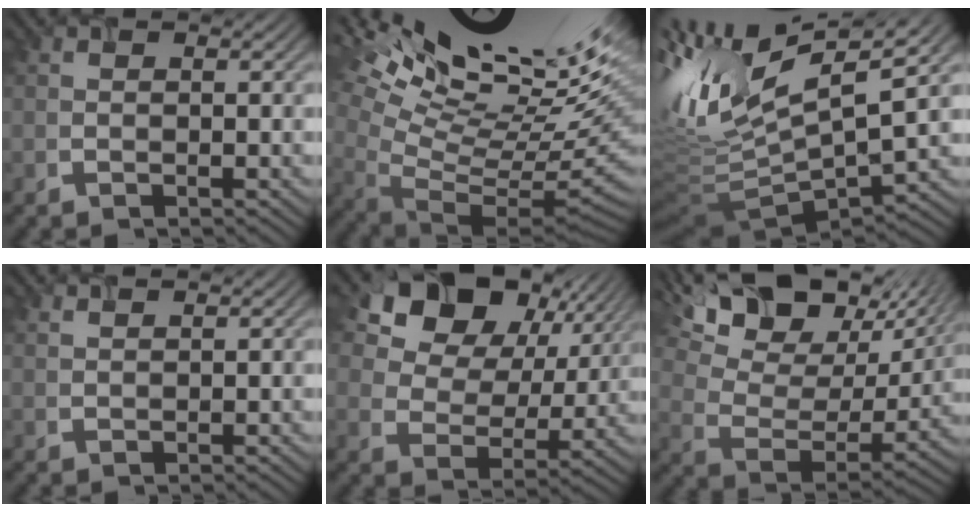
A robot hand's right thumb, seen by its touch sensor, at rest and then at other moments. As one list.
[{"total": 17.4, "force": [10.9, 5.8, 12.2], "torque": [-0.193, 0.033, 0.212]}, {"total": 14.2, "force": [3.4, 4.7, 13.0], "torque": [-0.304, 0.006, 0.080]}, {"total": 1.8, "force": [1.8, -0.3, -0.1], "torque": [-0.012, 0.006, 0.038]}, {"total": 15.4, "force": [9.0, 9.8, 7.8], "torque": [-0.168, 0.038, 0.150]}, {"total": 19.2, "force": [12.9, 9.2, 10.9], "torque": [-0.238, 0.039, 0.189]}]